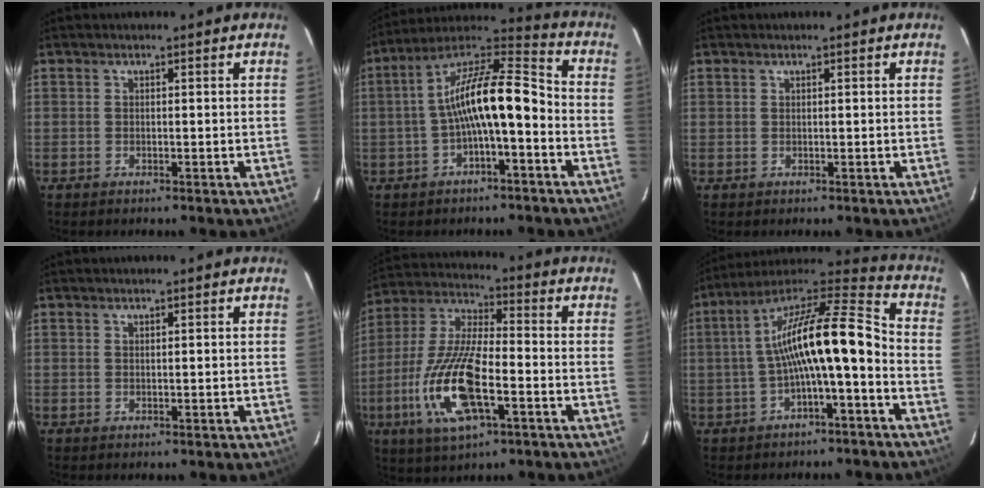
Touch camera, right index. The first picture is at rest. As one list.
[{"total": 13.4, "force": [-3.0, 3.7, 12.5], "torque": [-0.225, 0.030, -0.054]}, {"total": 0.7, "force": [0.3, 0.7, 0.0], "torque": [0.006, 0.005, 0.004]}, {"total": 0.6, "force": [0.5, 0.1, 0.4], "torque": [-0.004, 0.003, 0.010]}, {"total": 17.5, "force": [-5.9, 6.1, 15.3], "torque": [-0.329, -0.013, -0.115]}, {"total": 16.4, "force": [-3.3, 3.5, 15.6], "torque": [-0.274, 0.031, -0.057]}]